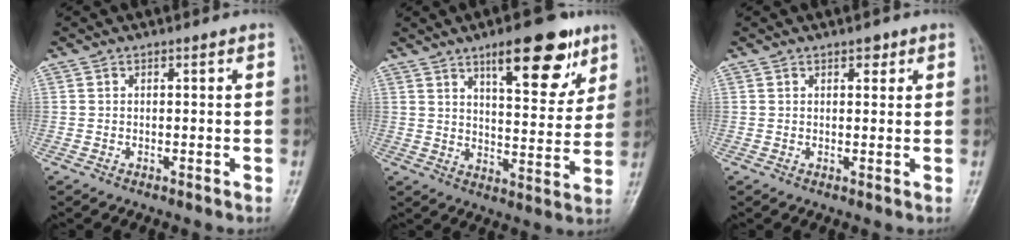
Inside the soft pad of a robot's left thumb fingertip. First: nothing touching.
{"total": 15.0, "force": [8.8, 5.4, 10.9], "torque": [-0.115, -0.040, 0.129]}
{"total": 1.8, "force": [1.1, 1.1, 0.9], "torque": [0.001, -0.003, 0.012]}